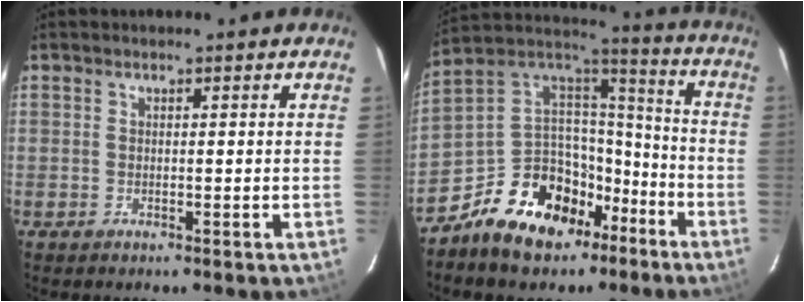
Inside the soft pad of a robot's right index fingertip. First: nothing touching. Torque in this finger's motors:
{"motor_torque": [1.11, -1.03, 0.43, 0.03]}